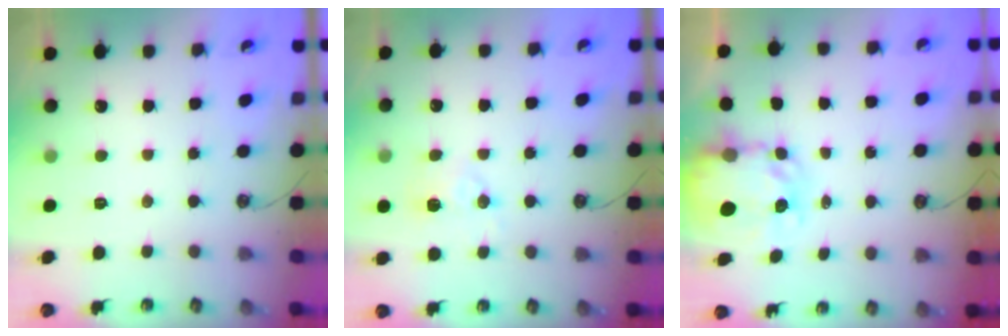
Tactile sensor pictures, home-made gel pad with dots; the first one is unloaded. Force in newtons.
{"total": 6.1, "press": 6.0, "slide": 0.7}
{"total": 6.3, "press": 6.3, "slide": 0.6}